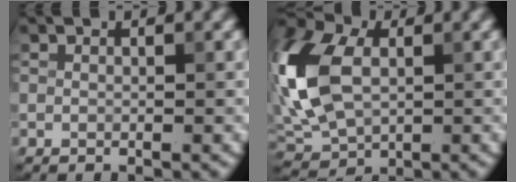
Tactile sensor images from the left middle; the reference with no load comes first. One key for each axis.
{"total": 10.6, "fx": 0.8, "fy": 7.1, "fz": 7.8, "tx": -0.201, "ty": 0.012, "tz": 0.004}